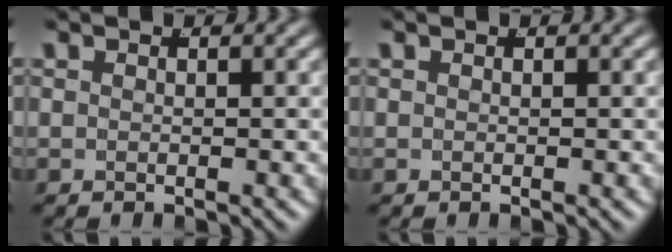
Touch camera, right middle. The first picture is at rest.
{"total": 0.0}